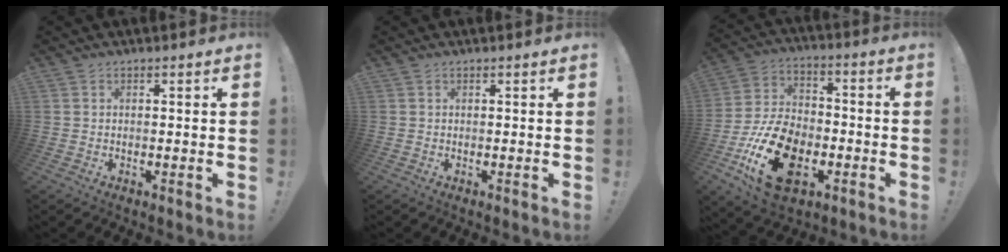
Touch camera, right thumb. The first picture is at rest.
{"total": 0.0}
{"total": 21.6, "force": [-8.2, 13.9, 14.3], "torque": [-0.260, 0.054, -0.129]}